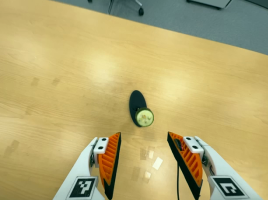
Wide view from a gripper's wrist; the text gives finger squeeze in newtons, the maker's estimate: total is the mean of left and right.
{"total": 0.0}